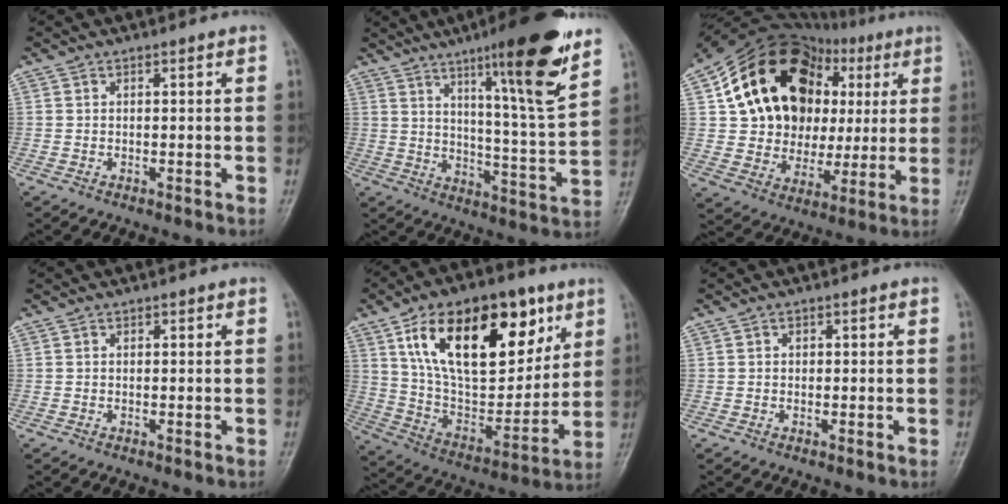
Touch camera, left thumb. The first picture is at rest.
{"total": 18.6, "force": [11.2, 1.8, 14.8], "torque": [-0.202, -0.062, 0.172]}
{"total": 24.0, "force": [6.4, 18.2, 14.3], "torque": [-0.178, 0.028, 0.119]}
{"total": 0.0}
{"total": 27.9, "force": [12.7, 14.5, 20.1], "torque": [-0.289, -0.023, 0.219]}
{"total": 0.9, "force": [0.1, 0.8, 0.3], "torque": [0.002, 0.003, 0.000]}